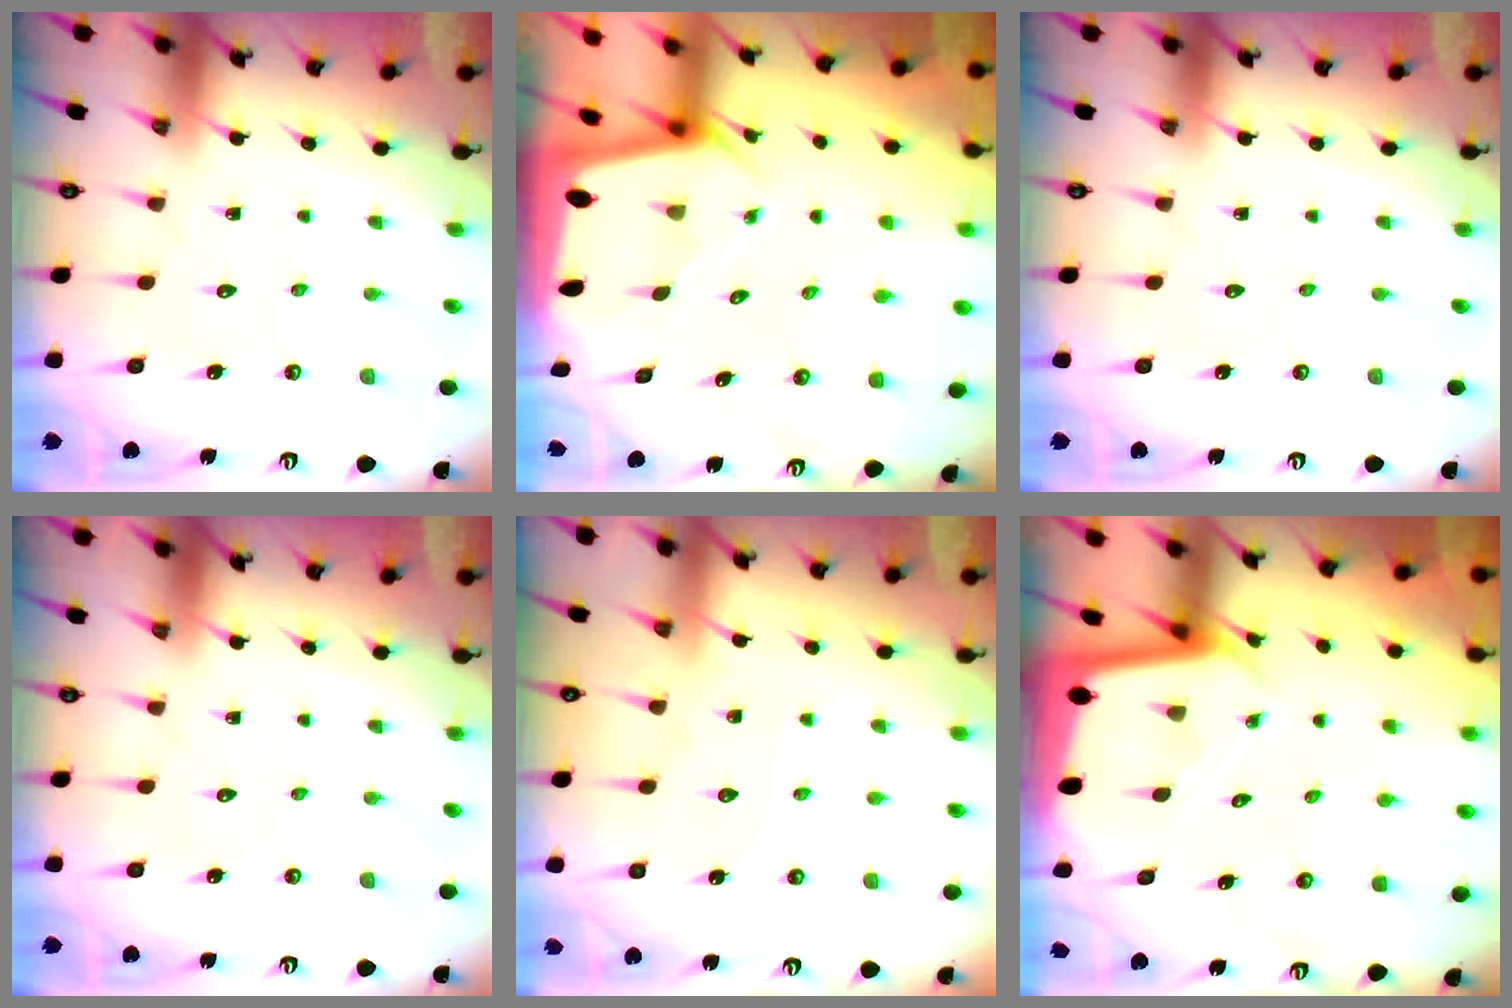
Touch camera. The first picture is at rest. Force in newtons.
{"total": 1.9, "press": 1.9, "slide": 0.1}
{"total": 0.0}
{"total": 0.0}
{"total": 2.6, "press": 2.6, "slide": 0.3}
{"total": 2.0, "press": 2.0, "slide": 0.1}